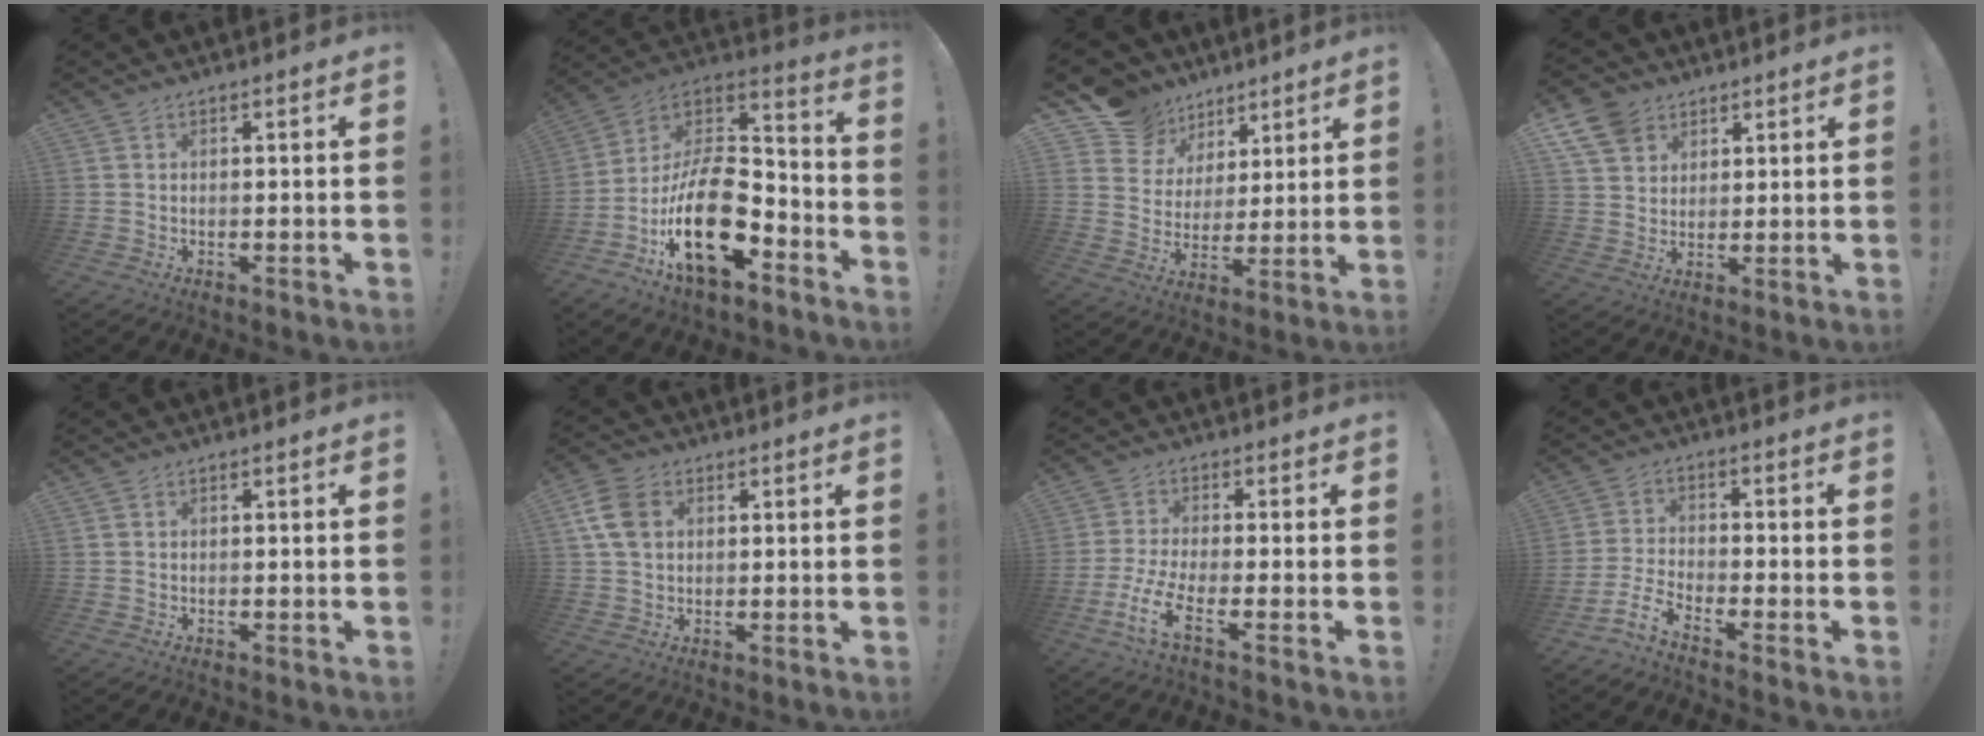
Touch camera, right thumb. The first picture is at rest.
{"total": 23.1, "force": [-8.3, 12.5, 17.5], "torque": [-0.317, 0.044, -0.129]}
{"total": 13.0, "force": [8.2, 9.7, 2.4], "torque": [-0.036, -0.056, 0.165]}
{"total": 10.5, "force": [5.9, 7.9, 3.6], "torque": [-0.076, -0.027, 0.118]}
{"total": 0.0}
{"total": 9.6, "force": [2.7, 7.1, 5.9], "torque": [-0.105, 0.006, 0.055]}
{"total": 8.5, "force": [-3.7, 2.0, 7.4], "torque": [-0.163, -0.009, -0.071]}
{"total": 5.9, "force": [-4.6, 1.7, 3.3], "torque": [-0.073, 0.004, -0.088]}